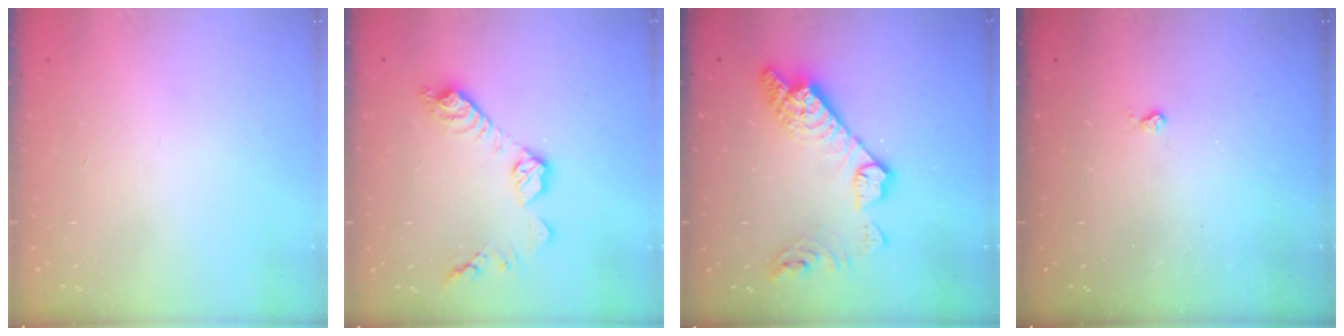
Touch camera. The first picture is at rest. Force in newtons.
{"total": 11.4, "press": 11.4, "slide": 0.5}
{"total": 15.6, "press": 15.5, "slide": 1.2}
{"total": 2.1, "press": 2.1, "slide": 0.5}